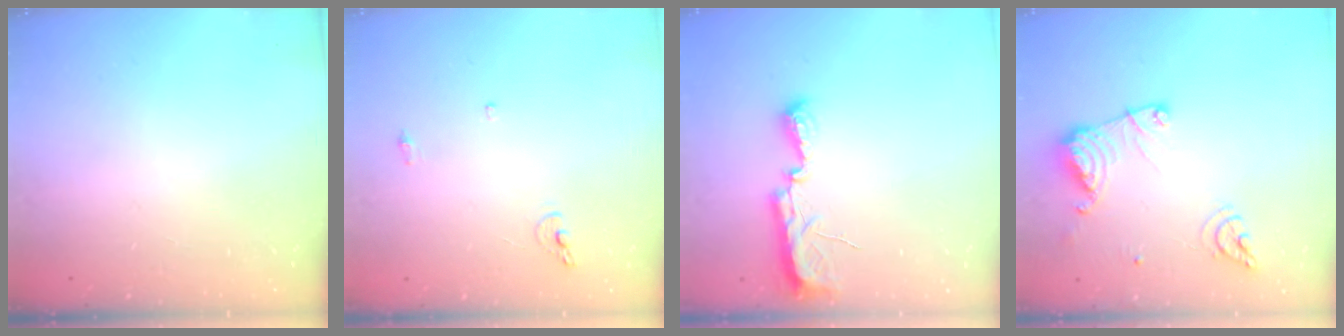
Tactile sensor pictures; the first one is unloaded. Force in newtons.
{"total": 6.6, "press": 6.6, "slide": 0.7}
{"total": 7.7, "press": 7.7, "slide": 0.8}
{"total": 13.6, "press": 13.5, "slide": 1.5}